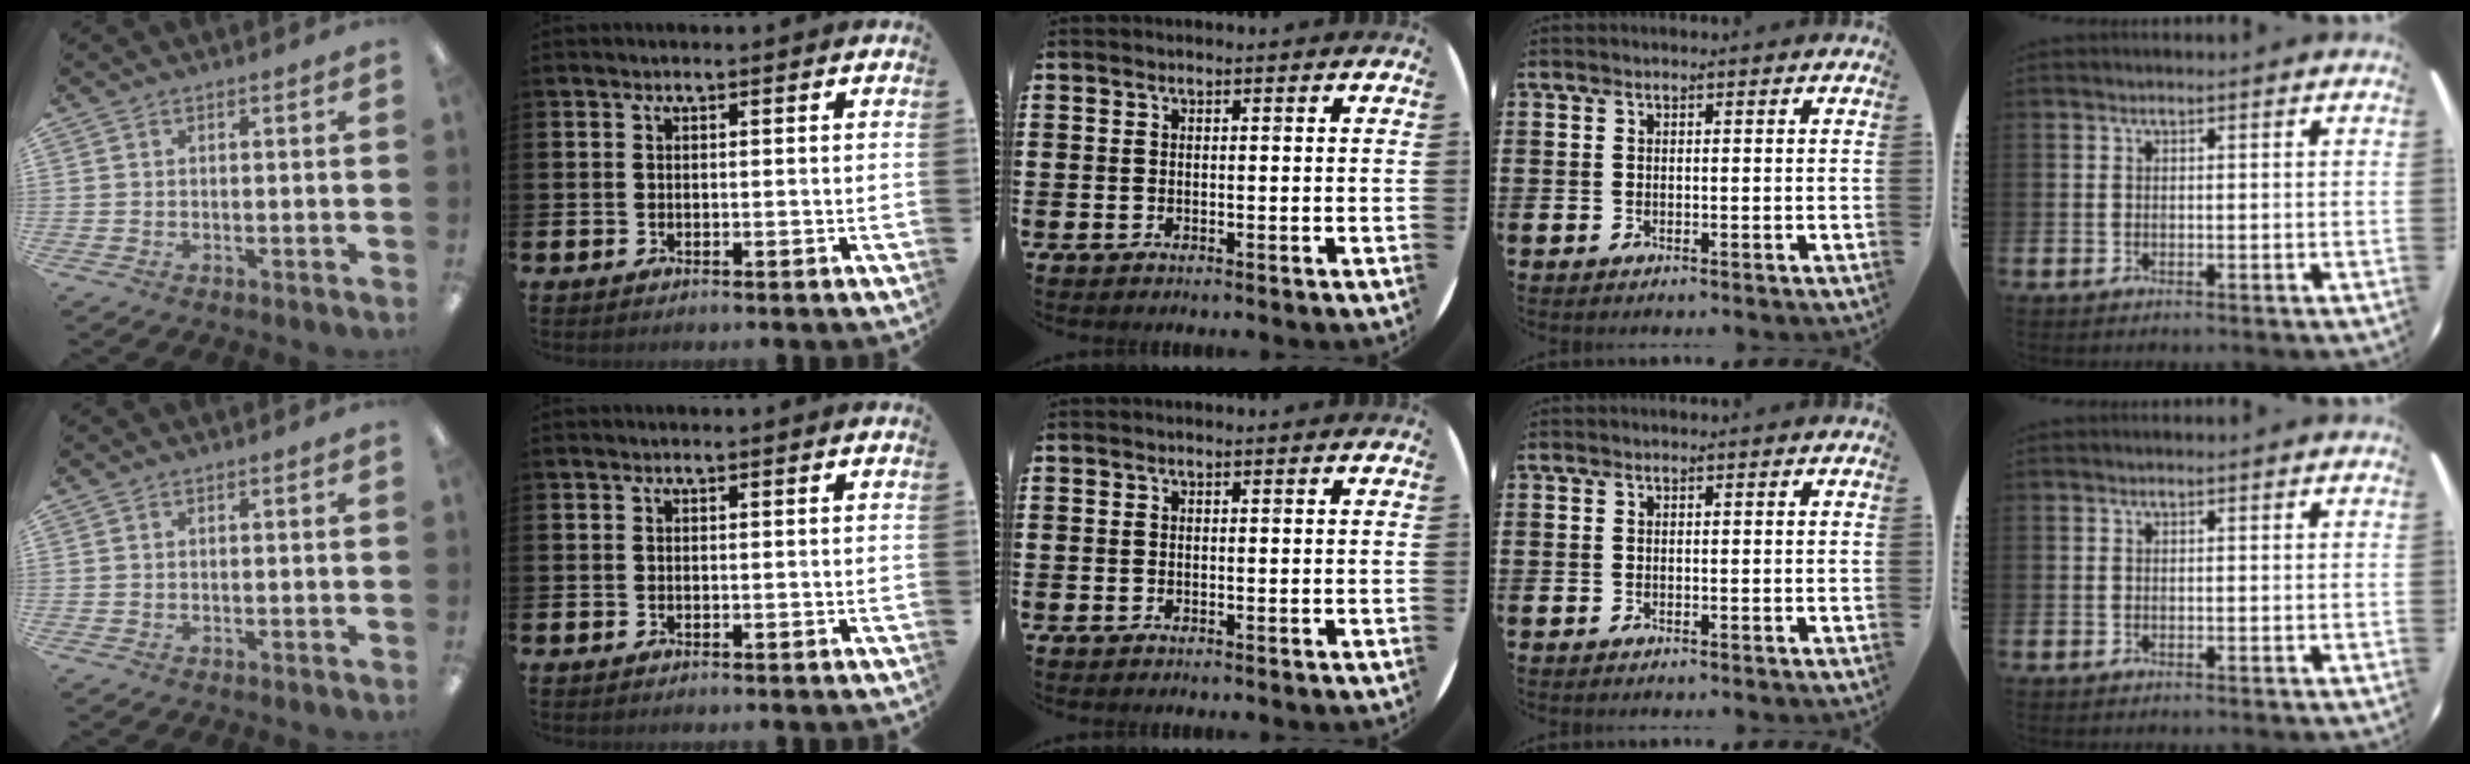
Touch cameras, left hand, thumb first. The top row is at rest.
{}